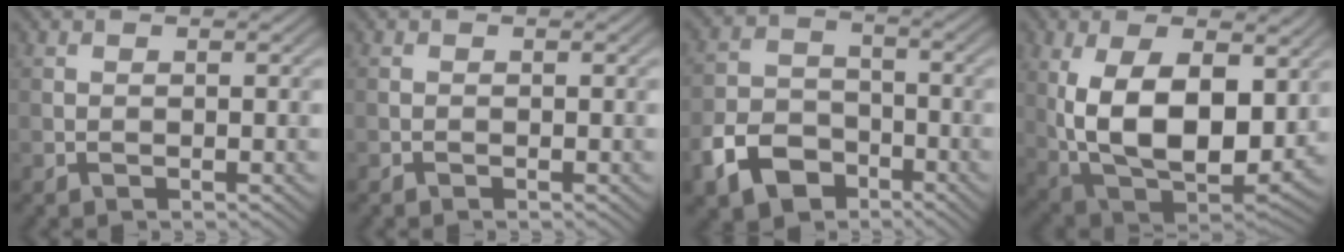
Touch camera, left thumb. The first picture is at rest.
{"total": 0.0}
{"total": 8.3, "force": [-4.7, 5.5, 4.1], "torque": [-0.096, -0.010, -0.102]}
{"total": 16.2, "force": [1.9, 9.1, 13.2], "torque": [-0.256, -0.029, 0.050]}